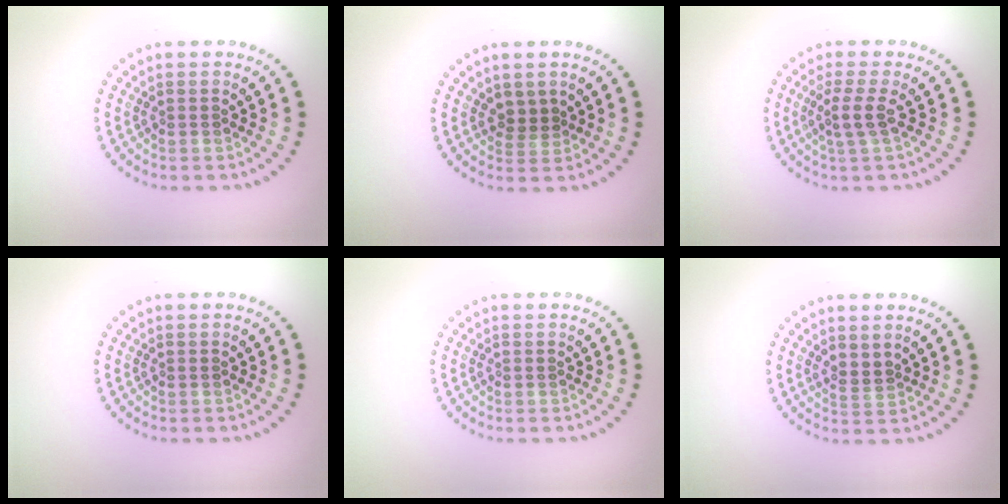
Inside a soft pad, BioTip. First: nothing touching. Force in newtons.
{"total": 1.6, "press": 1.3, "slide": 0.9}
{"total": 2.2, "press": 1.7, "slide": 1.4}
{"total": 0.0}
{"total": 0.0}
{"total": 1.0, "press": 0.8, "slide": 0.7}